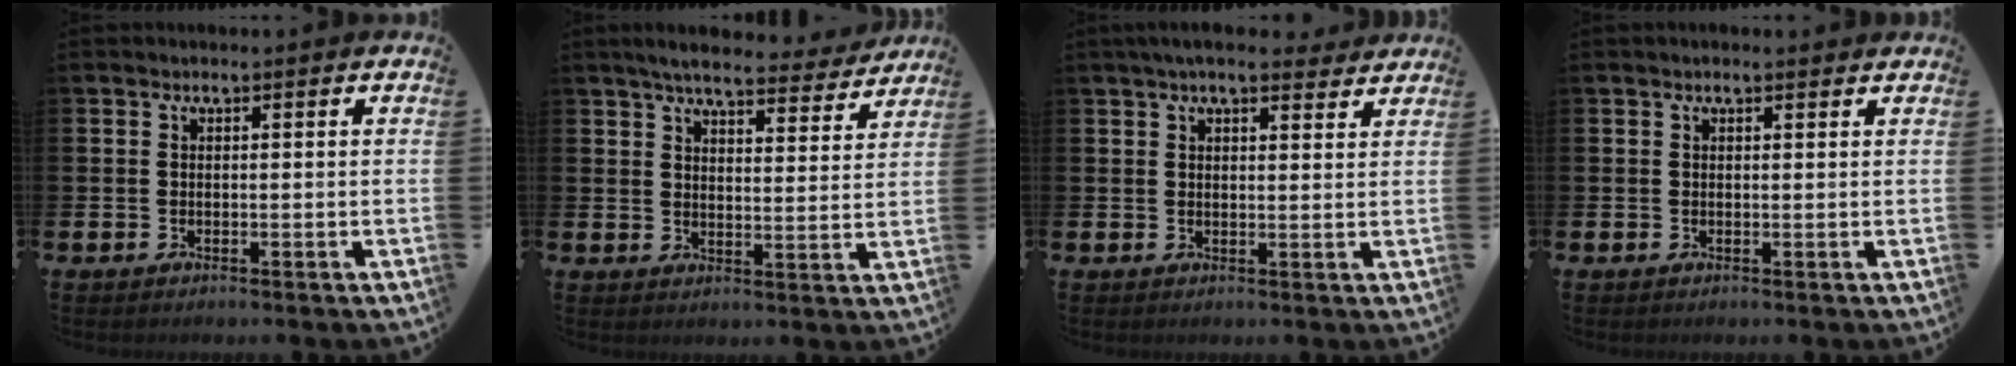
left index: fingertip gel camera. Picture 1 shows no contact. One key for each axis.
{"total": 6.0, "fx": 5.6, "fy": 0.9, "fz": 1.9, "tx": -0.041, "ty": -0.033, "tz": 0.094}
{"total": 4.5, "fx": 4.0, "fy": 1.0, "fz": 1.8, "tx": -0.030, "ty": -0.015, "tz": 0.071}
{"total": 0.6, "fx": 0.5, "fy": 0.1, "fz": 0.3, "tx": 0.007, "ty": -0.003, "tz": 0.007}